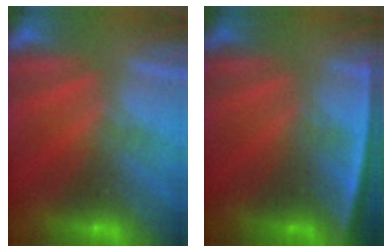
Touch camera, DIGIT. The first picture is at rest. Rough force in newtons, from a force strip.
{"total": 2.5}